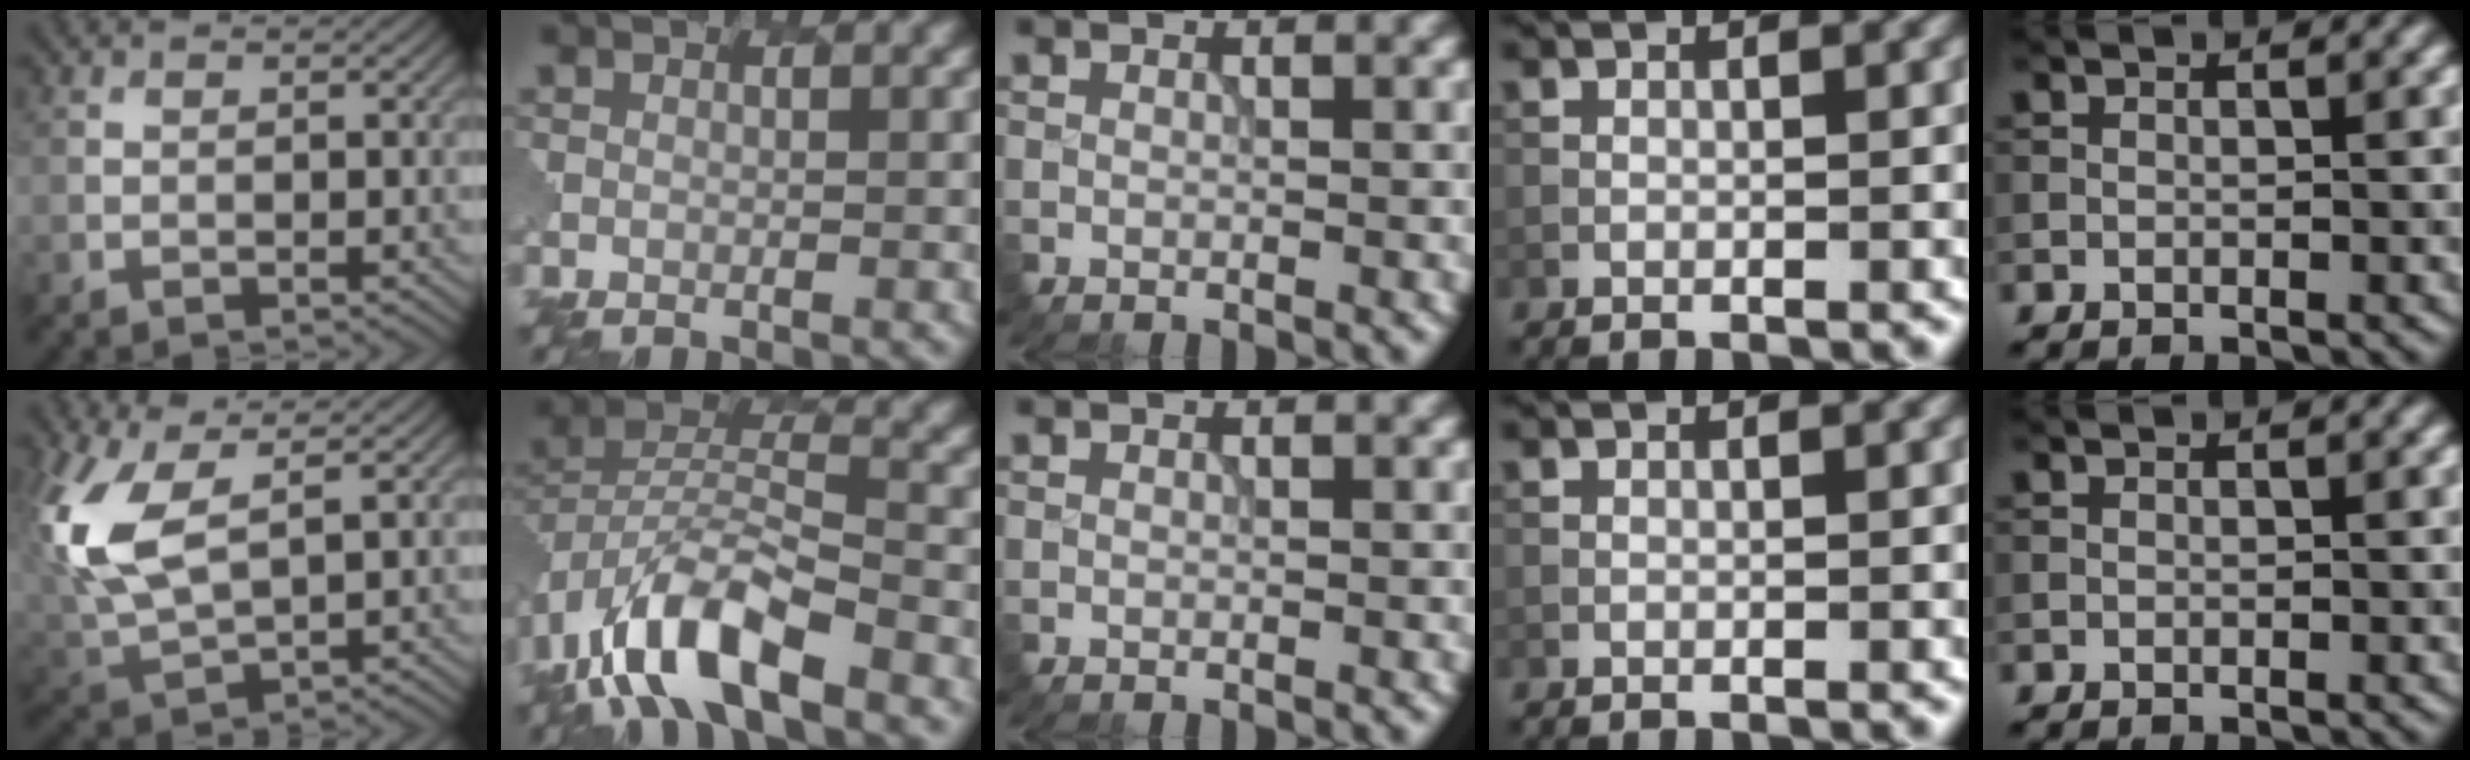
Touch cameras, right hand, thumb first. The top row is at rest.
{"thumb": {"total": 10.2, "force": [3.0, 5.0, 8.3], "torque": [-0.212, -0.003, 0.060]}, "index": {"total": 9.7, "force": [-6.0, 3.7, 6.6], "torque": [-0.124, 0.002, -0.119]}}